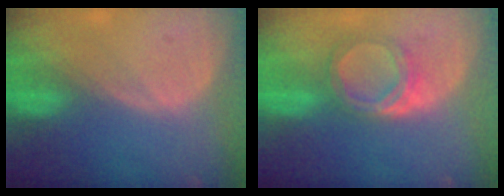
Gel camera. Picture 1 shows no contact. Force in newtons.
{"total": 5.6, "press": 5.0, "slide": 2.5}